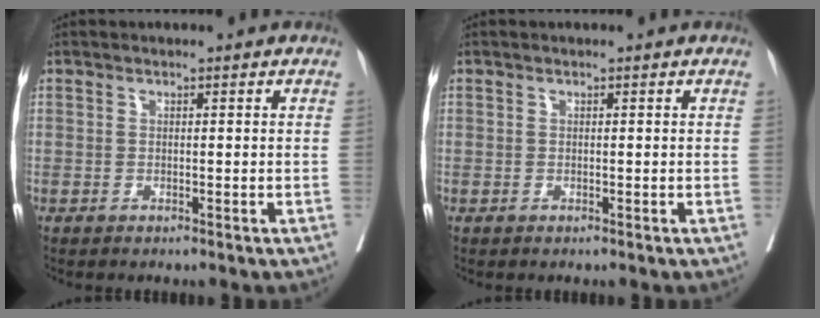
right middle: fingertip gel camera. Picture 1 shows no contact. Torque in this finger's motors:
{"motor_torque": [0.51, -0.50, -0.25, -0.21]}